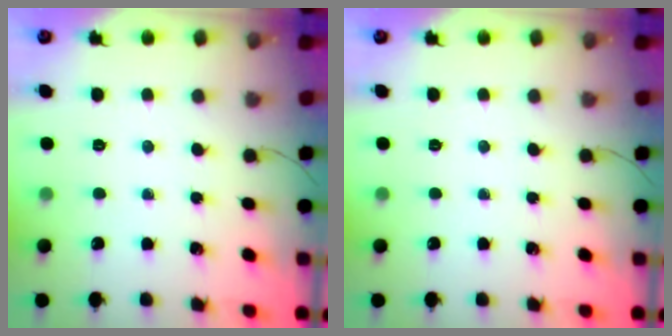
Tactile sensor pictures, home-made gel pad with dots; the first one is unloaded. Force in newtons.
{"total": 0.0}